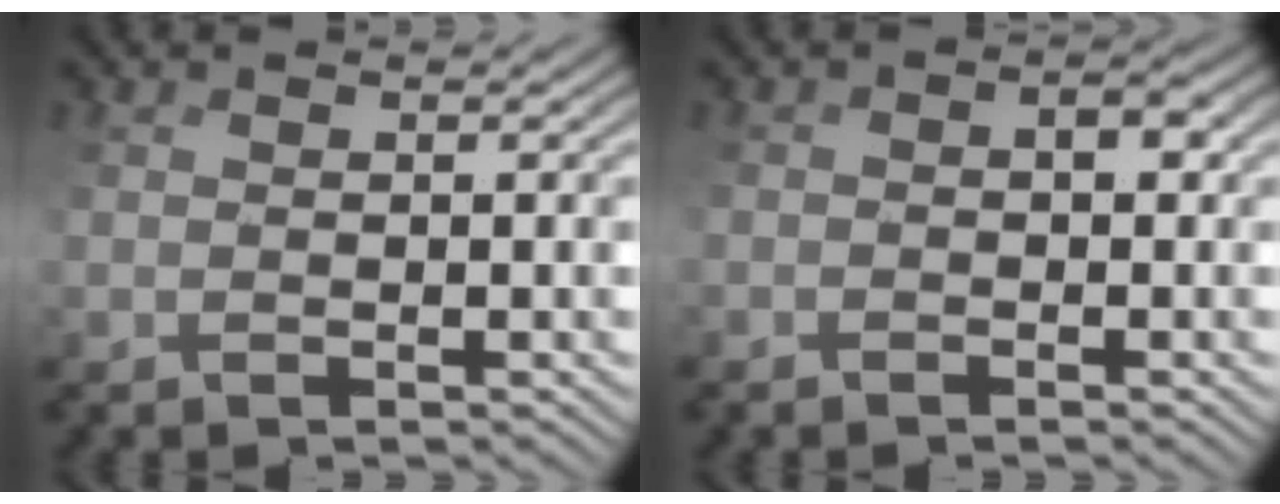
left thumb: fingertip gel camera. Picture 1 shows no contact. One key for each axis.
{"total": 2.8, "fx": -0.8, "fy": 1.7, "fz": 2.1, "tx": -0.021, "ty": 0.005, "tz": -0.002}